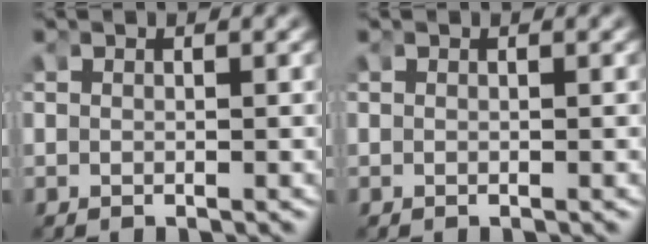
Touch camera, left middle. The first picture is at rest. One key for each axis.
{"total": 0.0}